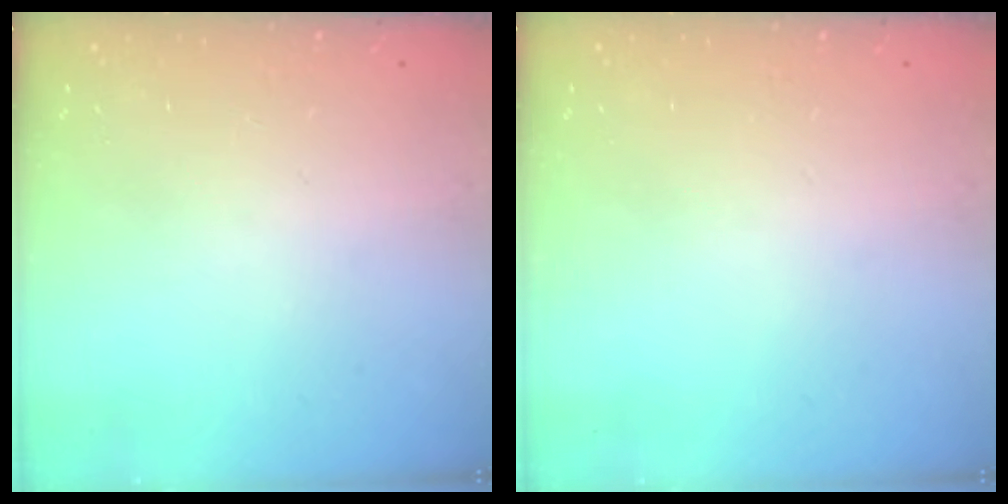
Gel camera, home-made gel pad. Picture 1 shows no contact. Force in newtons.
{"total": 0.0}